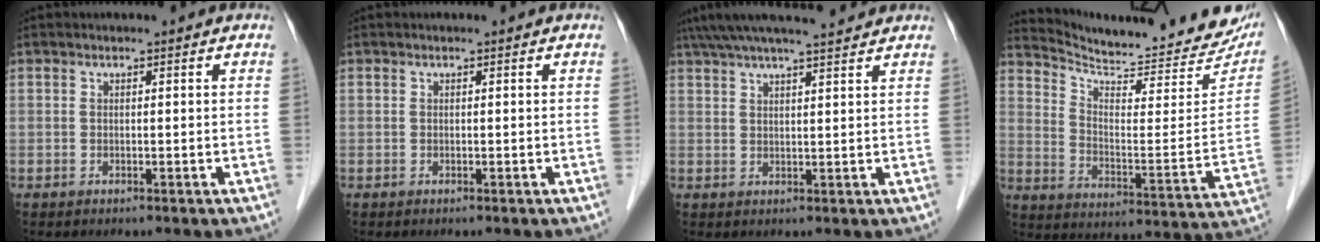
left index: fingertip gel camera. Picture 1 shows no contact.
{"total": 0.0}
{"total": 12.7, "force": [11.2, 0.8, 5.8], "torque": [-0.104, 0.036, 0.166]}
{"total": 23.8, "force": [21.8, 4.0, 8.4], "torque": [-0.135, -0.078, 0.287]}